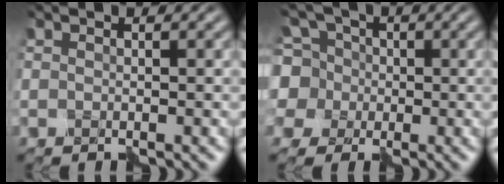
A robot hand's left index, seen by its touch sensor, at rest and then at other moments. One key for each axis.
{"total": 8.9, "fx": 0.7, "fy": 8.2, "fz": 3.3, "tx": -0.092, "ty": 0.031, "tz": -0.009}